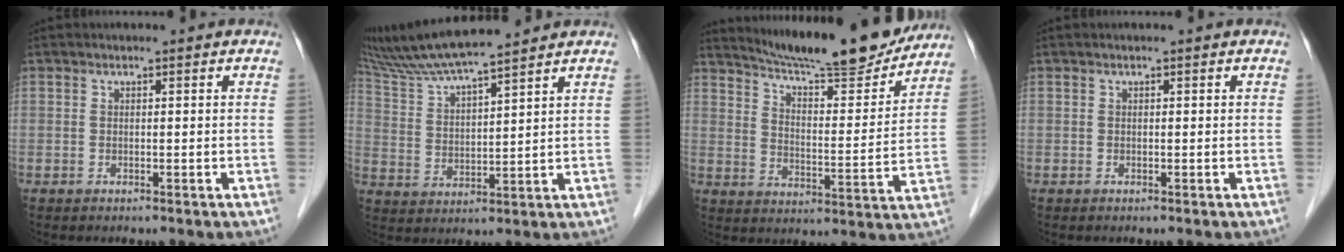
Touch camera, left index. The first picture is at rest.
{"total": 12.6, "force": [11.3, -0.2, 5.7], "torque": [-0.115, 0.023, 0.203]}
{"total": 17.6, "force": [16.2, 1.4, 6.7], "torque": [-0.108, -0.028, 0.232]}
{"total": 0.0}